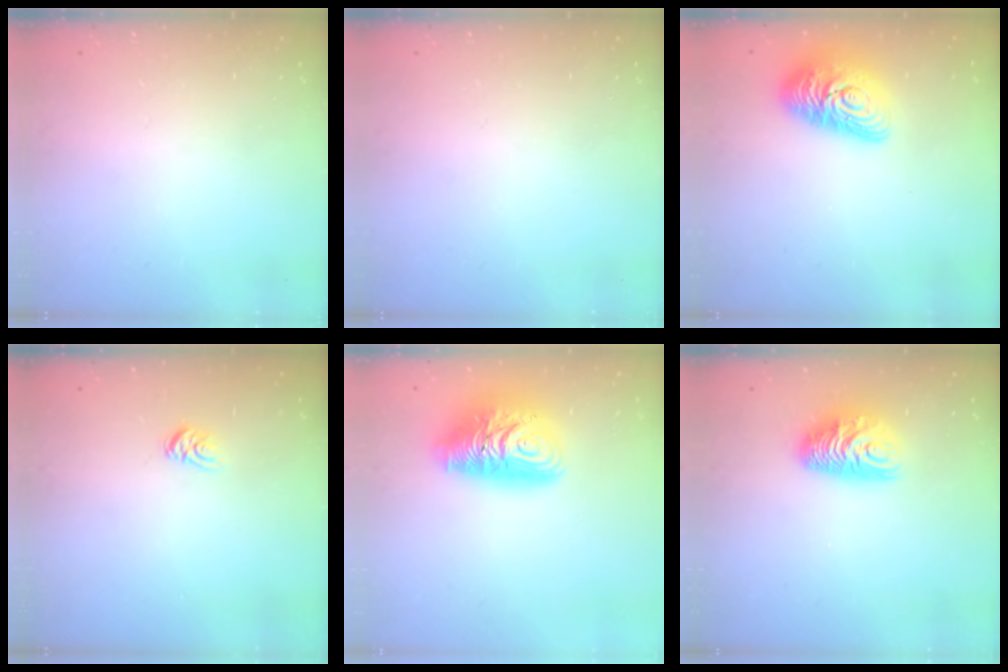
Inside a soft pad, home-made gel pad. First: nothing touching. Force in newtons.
{"total": 0.0}
{"total": 14.6, "press": 14.5, "slide": 1.1}
{"total": 4.8, "press": 4.8, "slide": 0.3}
{"total": 15.4, "press": 15.3, "slide": 1.3}
{"total": 9.7, "press": 9.7, "slide": 0.4}